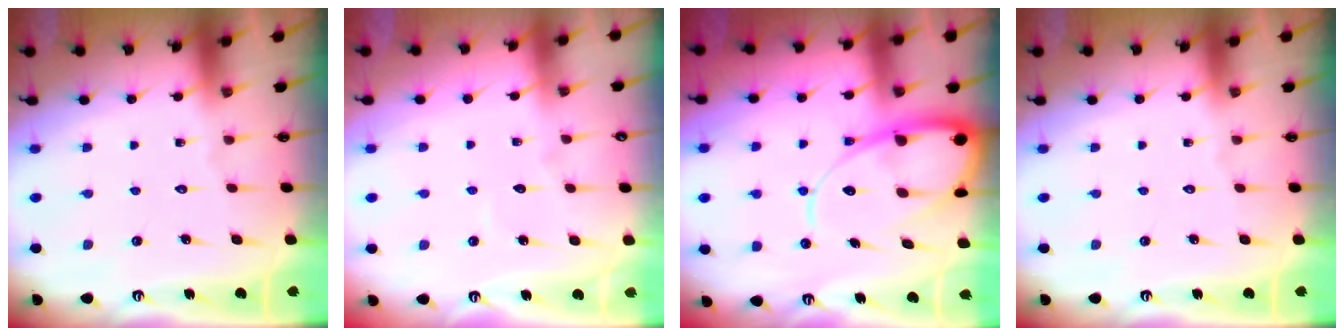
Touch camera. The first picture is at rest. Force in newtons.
{"total": 3.1, "press": 3.1, "slide": 0.3}
{"total": 13.8, "press": 13.7, "slide": 1.4}
{"total": 0.0}